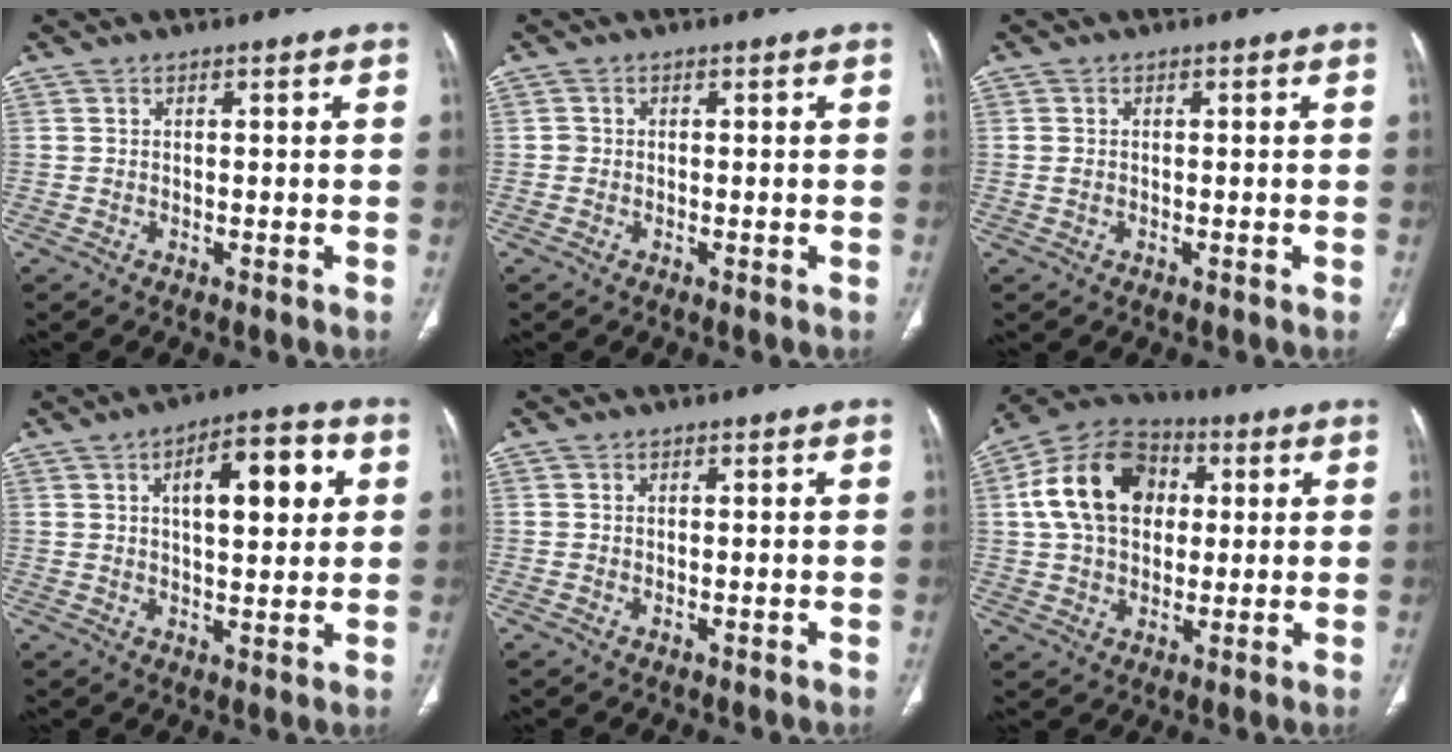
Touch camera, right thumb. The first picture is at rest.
{"total": 0.7, "force": [-0.1, 0.7, 0.1], "torque": [0.002, 0.004, -0.002]}
{"total": 1.1, "force": [-0.1, 0.8, 0.7], "torque": [-0.017, 0.001, 0.001]}
{"total": 12.1, "force": [3.7, 5.0, 10.4], "torque": [-0.124, 0.003, 0.052]}
{"total": 0.0}
{"total": 16.7, "force": [3.1, 12.0, 11.1], "torque": [-0.180, 0.018, 0.046]}